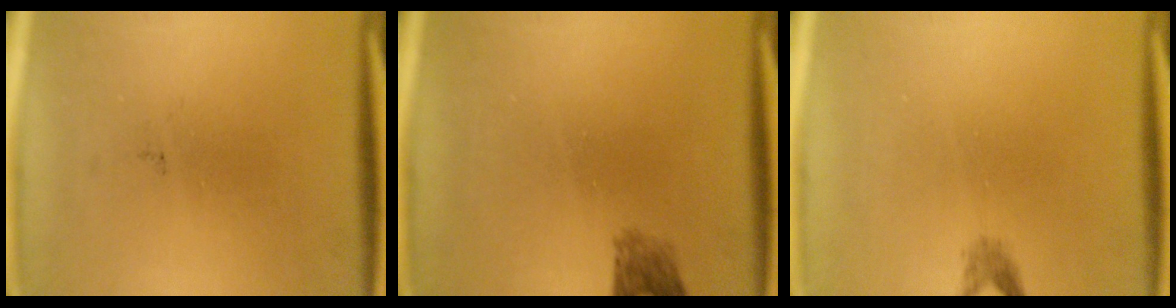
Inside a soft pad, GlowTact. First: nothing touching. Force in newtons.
{"total": 2.2}
{"total": 1.2}